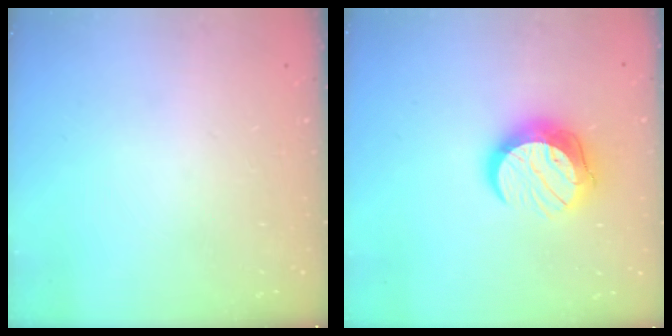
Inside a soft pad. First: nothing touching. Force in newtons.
{"total": 12.4, "press": 12.4, "slide": 0.5}